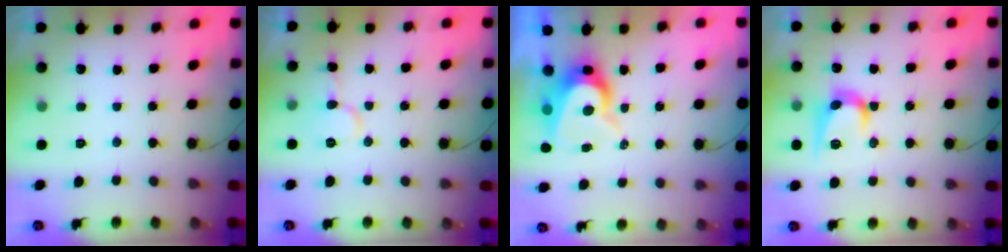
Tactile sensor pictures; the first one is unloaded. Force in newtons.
{"total": 8.1, "press": 8.0, "slide": 1.0}
{"total": 8.3, "press": 8.2, "slide": 0.8}
{"total": 10.7, "press": 10.7, "slide": 0.6}